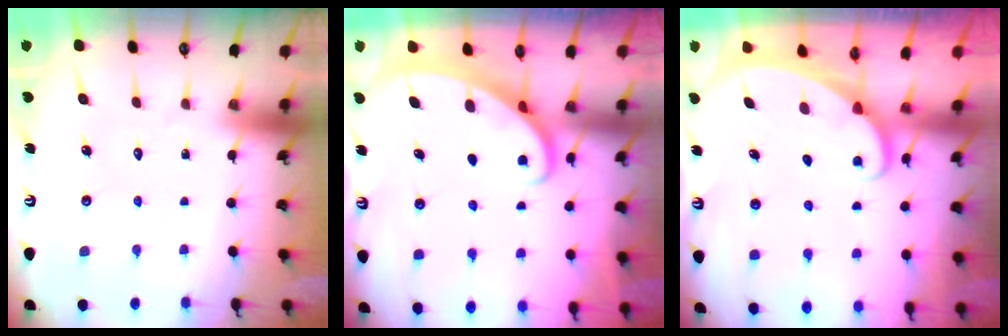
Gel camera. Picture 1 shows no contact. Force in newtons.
{"total": 2.4, "press": 2.4, "slide": 0.2}
{"total": 1.9, "press": 1.9, "slide": 0.1}